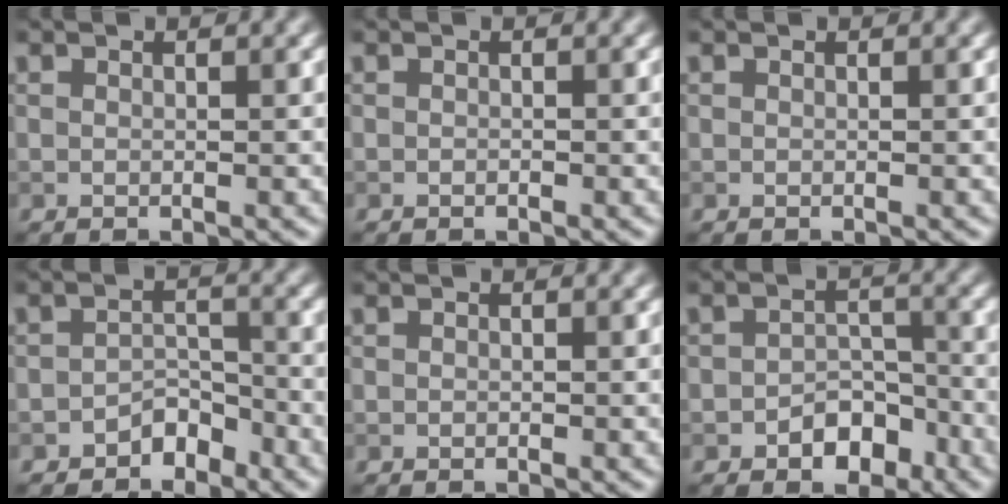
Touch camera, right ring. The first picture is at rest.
{"total": 0.0}
{"total": 0.0}
{"total": 2.3, "force": [-1.8, 1.2, 0.8], "torque": [-0.005, 0.013, -0.032]}
{"total": 0.0}
{"total": 3.4, "force": [-1.9, 2.2, 1.7], "torque": [-0.013, 0.005, -0.030]}